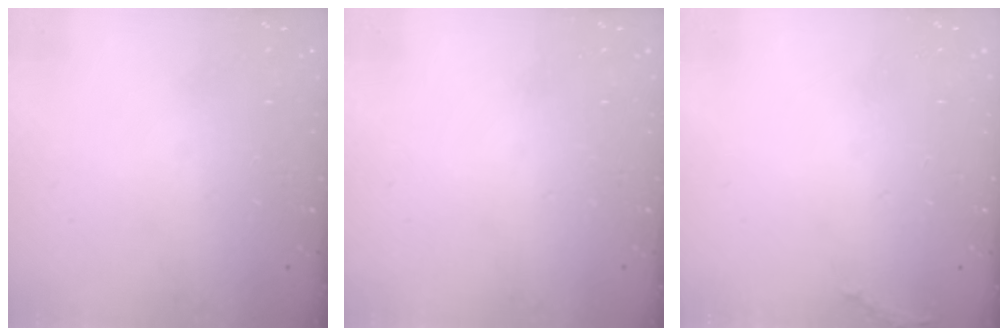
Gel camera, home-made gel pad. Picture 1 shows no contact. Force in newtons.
{"total": 0.0}
{"total": 5.6, "press": 5.3, "slide": 1.7}